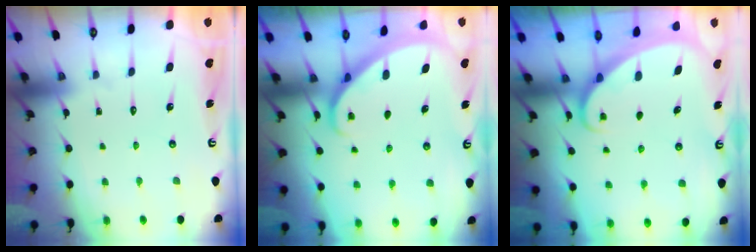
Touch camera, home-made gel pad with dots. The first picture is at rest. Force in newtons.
{"total": 1.8, "press": 1.8, "slide": 0.1}
{"total": 1.7, "press": 1.7, "slide": 0.2}